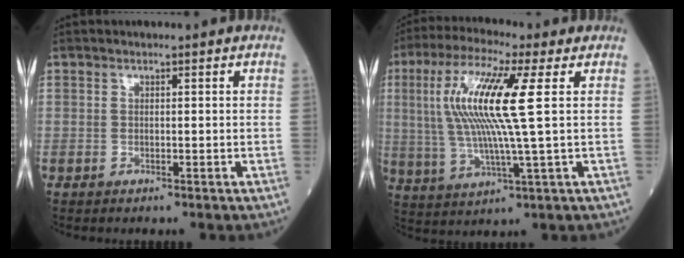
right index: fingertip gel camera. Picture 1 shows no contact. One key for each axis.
{"total": 13.6, "fx": 2.8, "fy": 0.2, "fz": 13.3, "tx": -0.290, "ty": 0.011, "tz": 0.049}